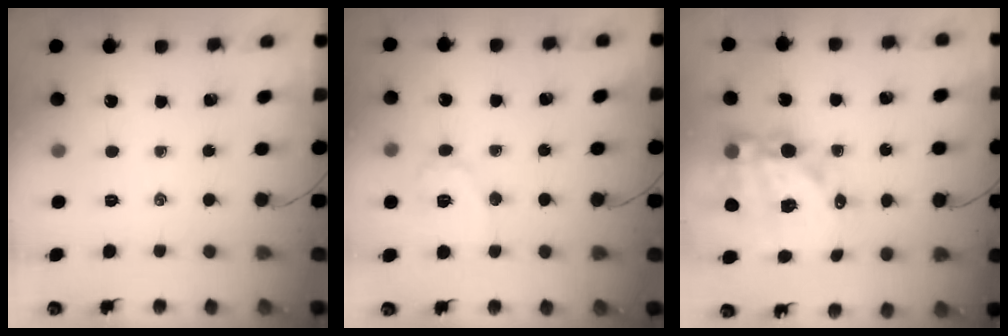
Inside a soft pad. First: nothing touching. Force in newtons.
{"total": 7.4, "press": 7.4, "slide": 0.8}
{"total": 18.1, "press": 17.6, "slide": 4.1}